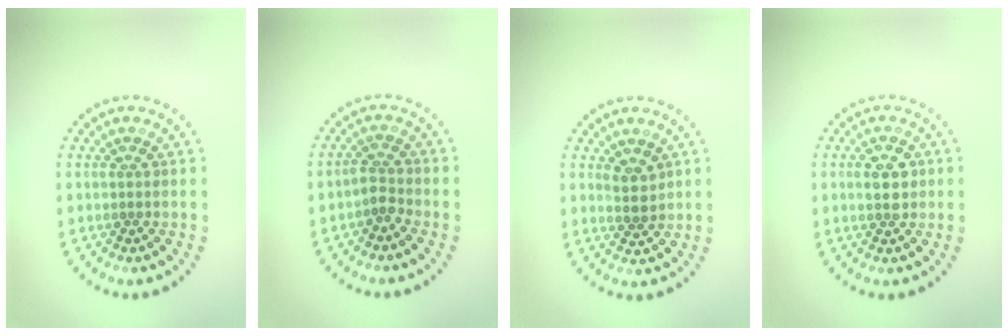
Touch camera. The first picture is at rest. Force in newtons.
{"total": 1.6, "press": 1.1, "slide": 1.1}
{"total": 1.7, "press": 1.4, "slide": 1.0}
{"total": 3.0, "press": 3.0, "slide": 0.2}